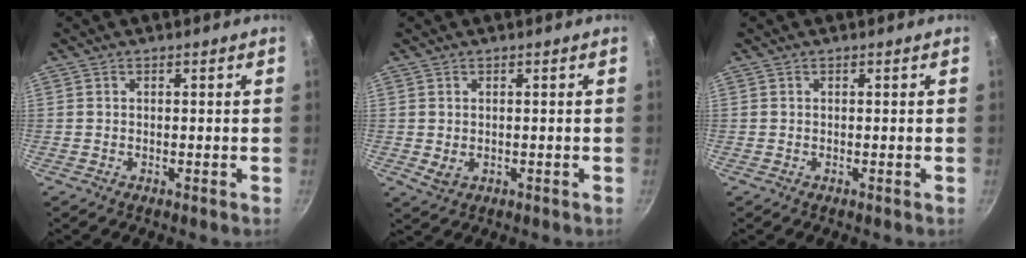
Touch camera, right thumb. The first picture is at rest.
{"total": 2.2, "force": [0.0, 1.5, 1.6], "torque": [-0.026, -0.005, 0.006]}
{"total": 0.0}